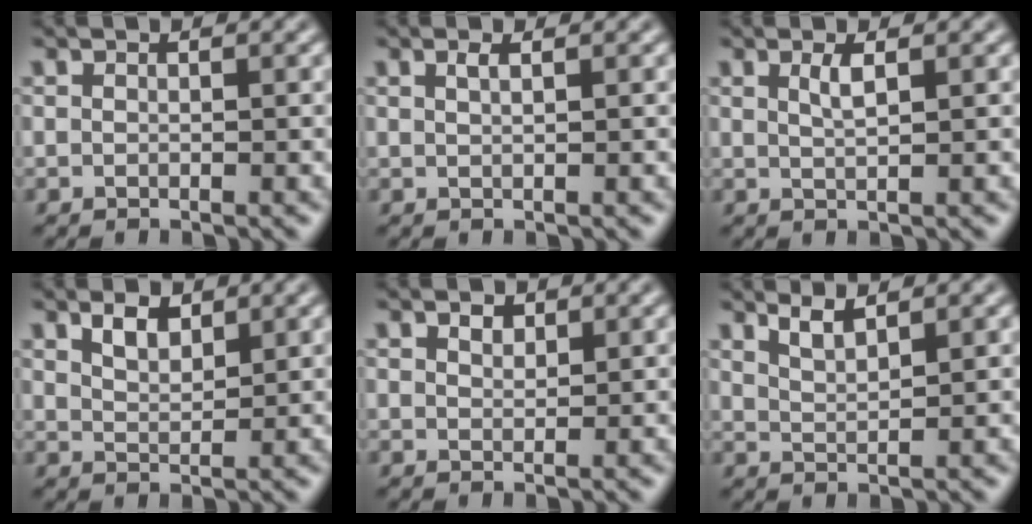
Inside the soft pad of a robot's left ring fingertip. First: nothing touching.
{"total": 1.0, "force": [0.5, 0.3, 0.8], "torque": [-0.012, 0.002, 0.008]}
{"total": 1.5, "force": [0.7, 0.4, 1.3], "torque": [-0.023, 0.001, 0.011]}
{"total": 2.2, "force": [1.6, 0.9, 1.2], "torque": [-0.024, 0.000, 0.033]}
{"total": 1.1, "force": [0.8, 0.6, 0.5], "torque": [-0.010, 0.002, 0.015]}
{"total": 2.1, "force": [1.7, 0.4, 1.1], "torque": [-0.020, -0.001, 0.034]}